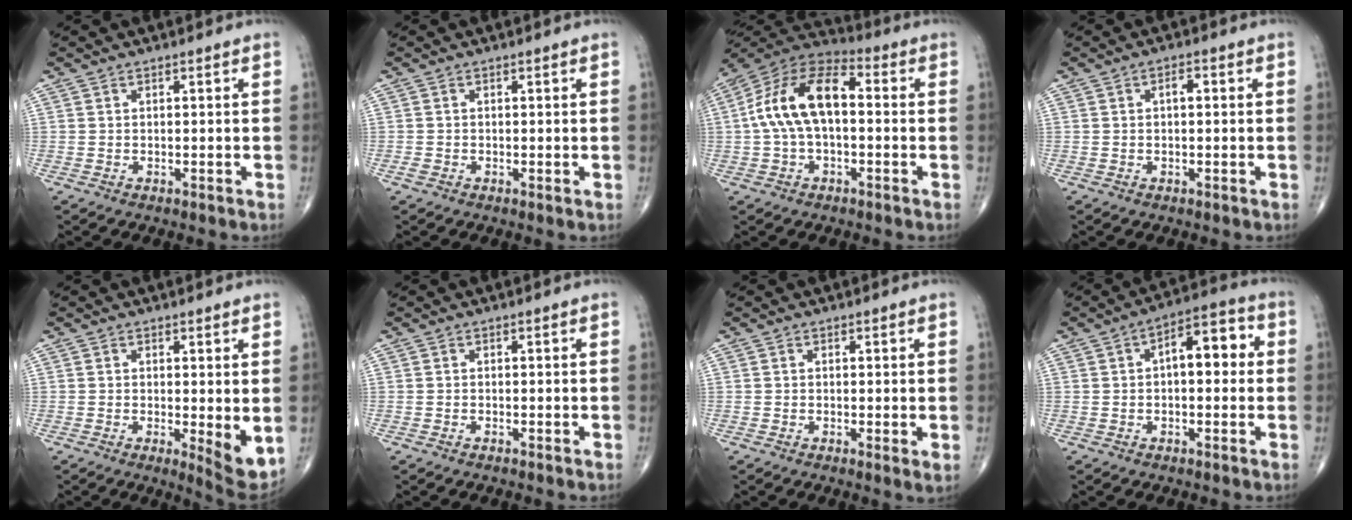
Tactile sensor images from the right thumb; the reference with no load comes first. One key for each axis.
{"total": 1.0, "fx": -0.3, "fy": 0.5, "fz": 0.7, "tx": -0.011, "ty": -0.002, "tz": -0.009}
{"total": 14.6, "fx": 0.5, "fy": 7.8, "fz": 12.3, "tx": -0.227, "ty": 0.044, "tz": -0.004}
{"total": 1.9, "fx": 0.3, "fy": 0.9, "fz": 1.7, "tx": -0.020, "ty": 0.005, "tz": 0.000}
{"total": 6.1, "fx": -0.2, "fy": 1.7, "fz": 5.9, "tx": -0.077, "ty": -0.018, "tz": -0.003}
{"total": 0.0}
{"total": 1.6, "fx": 0.1, "fy": 0.3, "fz": 1.6, "tx": -0.025, "ty": -0.007, "tz": -0.003}
{"total": 9.2, "fx": 1.1, "fy": 4.5, "fz": 8.0, "tx": -0.086, "ty": 0.029, "tz": 0.005}